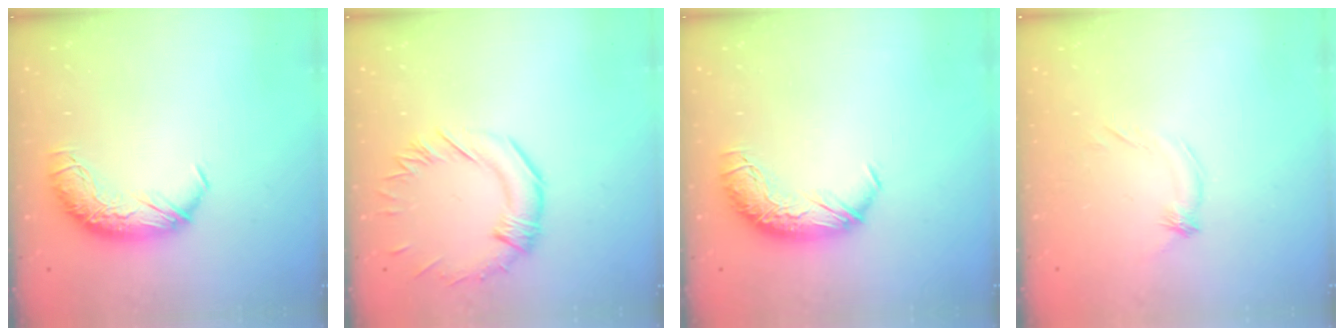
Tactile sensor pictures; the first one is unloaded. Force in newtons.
{"total": 1.0, "press": 0.6, "slide": 0.8}
{"total": 0.0}
{"total": 5.3, "press": 5.1, "slide": 1.3}